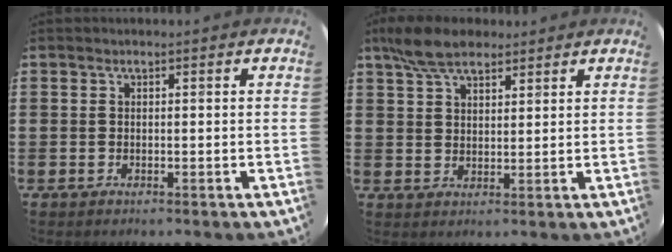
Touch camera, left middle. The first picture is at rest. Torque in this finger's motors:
{"motor_torque": [1.22, -0.92, 0.12, 0.10]}